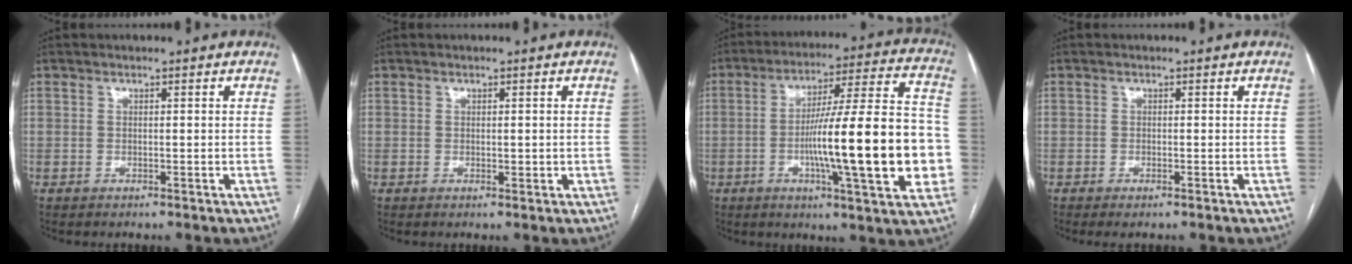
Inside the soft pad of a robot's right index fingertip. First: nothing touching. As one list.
[{"total": 1.0, "force": [0.1, 0.5, 0.9], "torque": [-0.015, -0.004, 0.004]}, {"total": 21.7, "force": [-3.9, 1.9, 21.3], "torque": [-0.290, 0.018, -0.056]}, {"total": 1.3, "force": [-0.9, 0.2, 0.9], "torque": [-0.016, -0.003, -0.011]}]